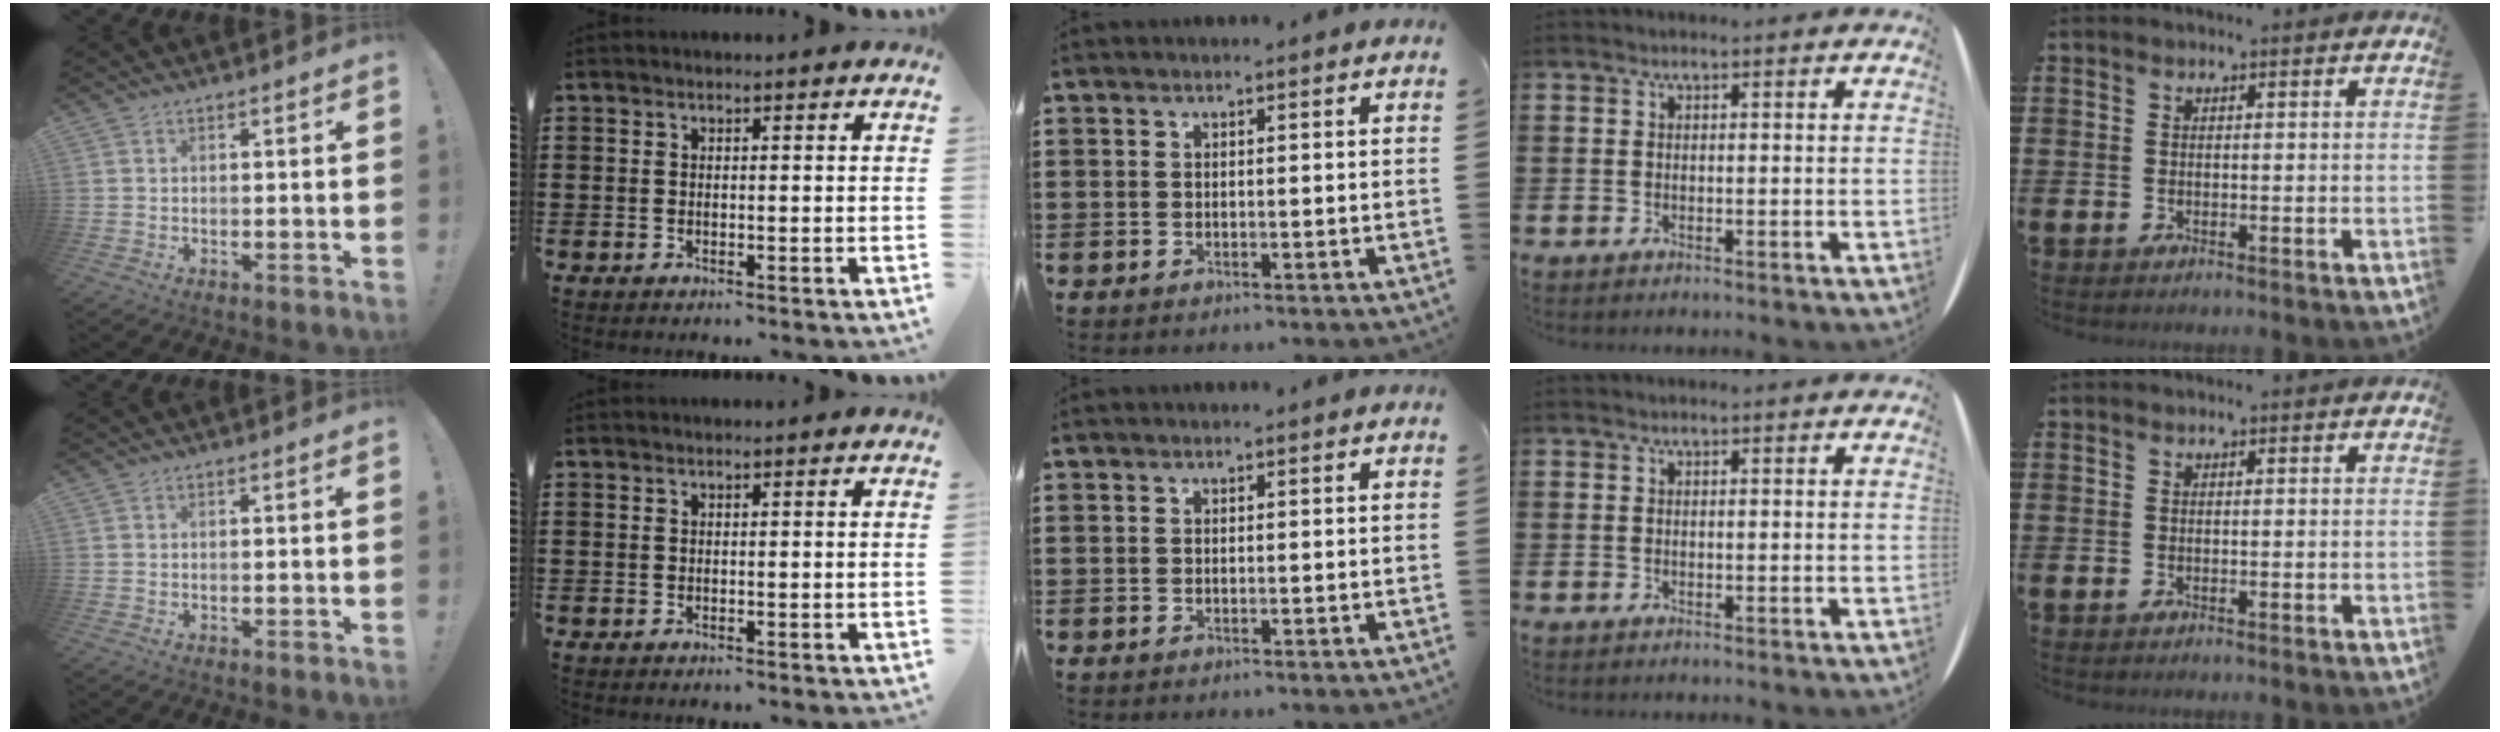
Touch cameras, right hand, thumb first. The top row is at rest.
{}